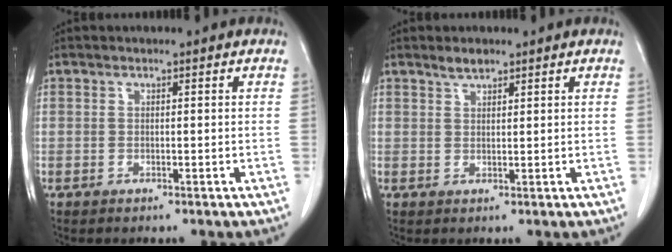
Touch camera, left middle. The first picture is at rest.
{"total": 1.7, "force": [1.5, 0.5, 0.7], "torque": [-0.014, 0.000, 0.028]}